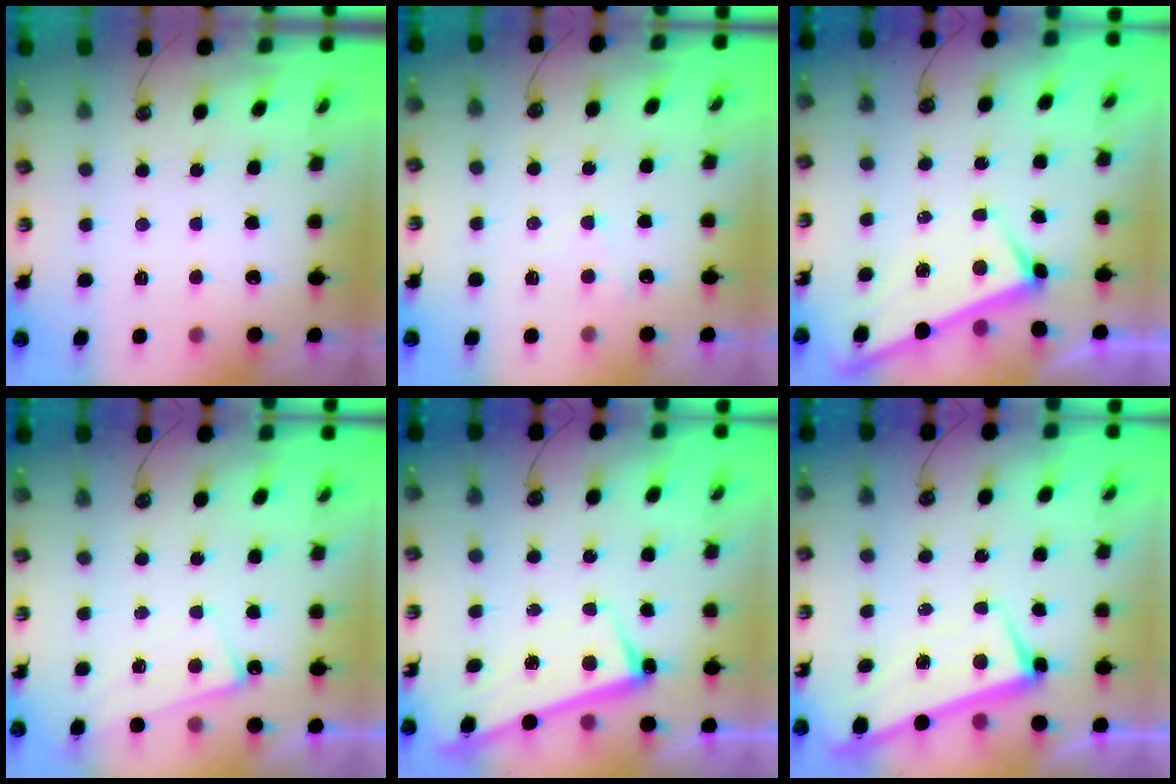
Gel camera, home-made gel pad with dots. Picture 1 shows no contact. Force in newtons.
{"total": 3.8, "press": 3.8, "slide": 0.5}
{"total": 2.9, "press": 2.9, "slide": 0.2}
{"total": 1.0, "press": 0.9, "slide": 0.3}
{"total": 2.5, "press": 2.4, "slide": 0.9}
{"total": 1.5, "press": 0.5, "slide": 1.5}